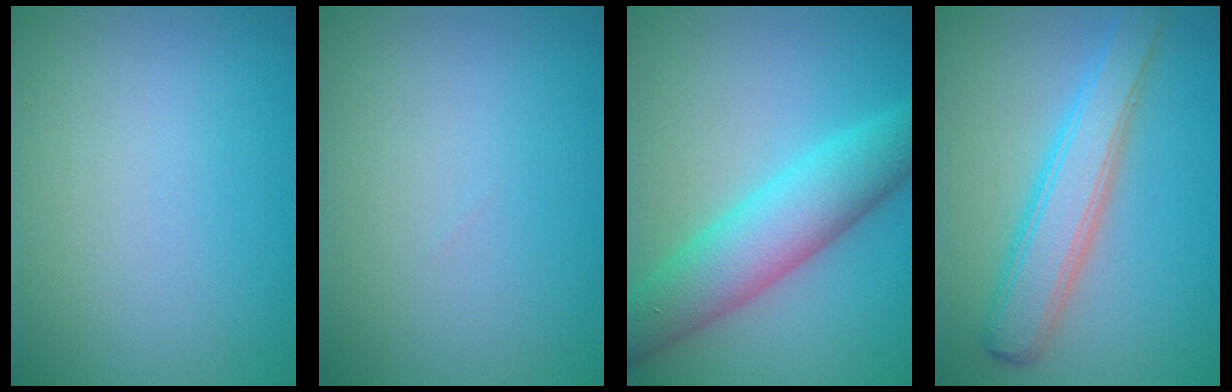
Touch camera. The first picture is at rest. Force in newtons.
{"total": 0.0}
{"total": 6.6, "press": 6.6, "slide": 0.2}
{"total": 4.7, "press": 4.7, "slide": 0.1}